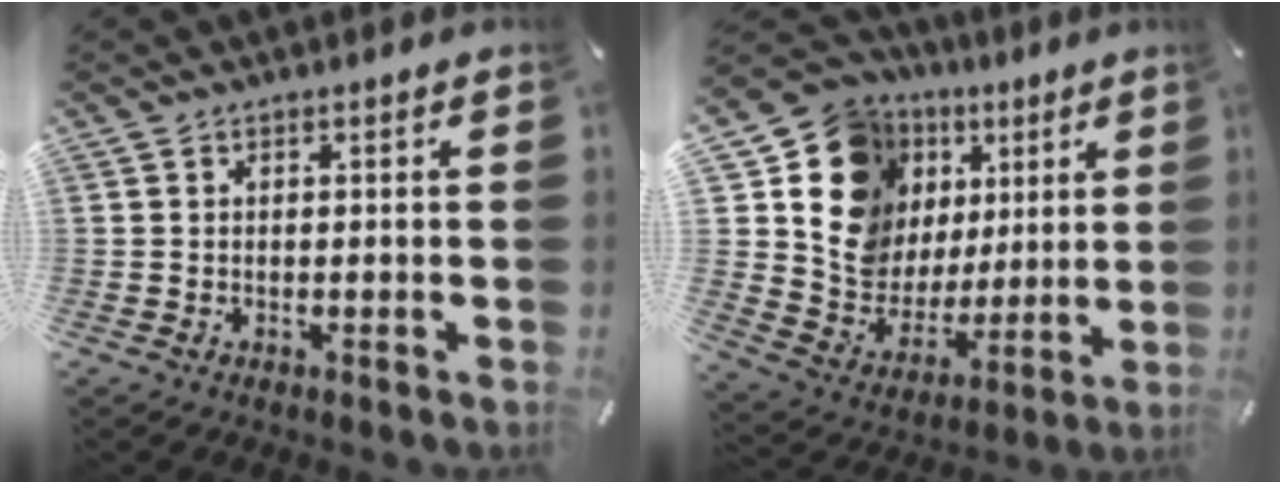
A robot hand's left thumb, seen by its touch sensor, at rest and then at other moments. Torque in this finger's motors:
{"motor_torque": [0.43, 0.76, 1.80, -0.96, 0.44]}